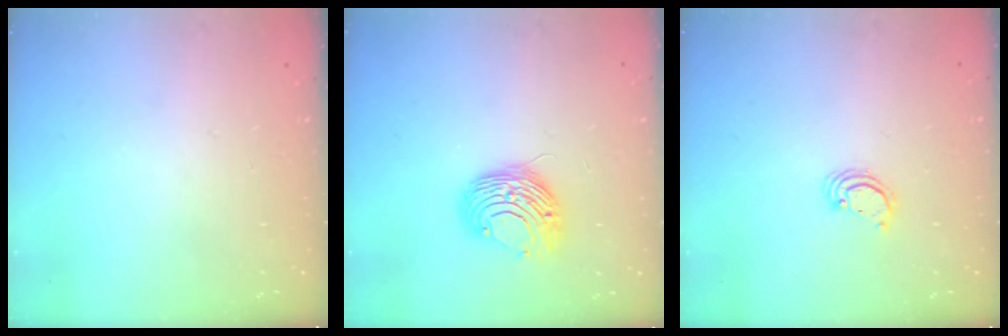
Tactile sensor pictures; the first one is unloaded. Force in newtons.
{"total": 9.3, "press": 9.3, "slide": 0.3}
{"total": 2.2, "press": 2.2, "slide": 0.2}